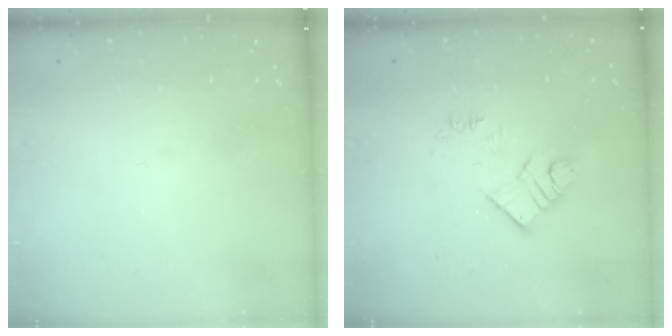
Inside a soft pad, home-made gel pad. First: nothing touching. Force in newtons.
{"total": 9.7, "press": 9.6, "slide": 0.6}